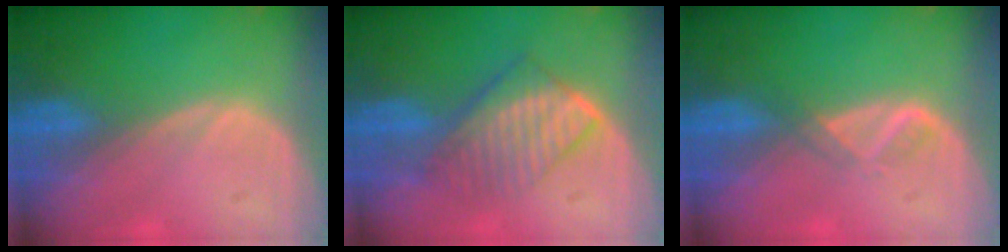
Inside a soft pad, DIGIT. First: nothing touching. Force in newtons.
{"total": 6.6, "press": 6.4, "slide": 1.8}
{"total": 1.9, "press": 1.8, "slide": 0.7}